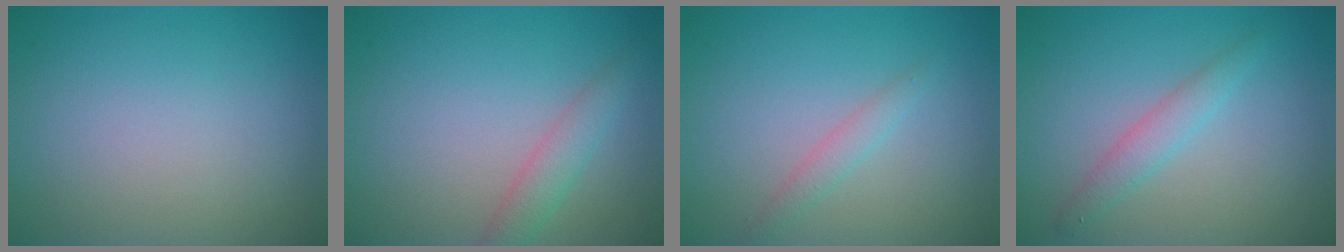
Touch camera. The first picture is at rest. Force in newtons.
{"total": 2.2, "press": 2.2, "slide": 0.1}
{"total": 1.4, "press": 1.4, "slide": 0.0}
{"total": 2.0, "press": 2.0, "slide": 0.1}